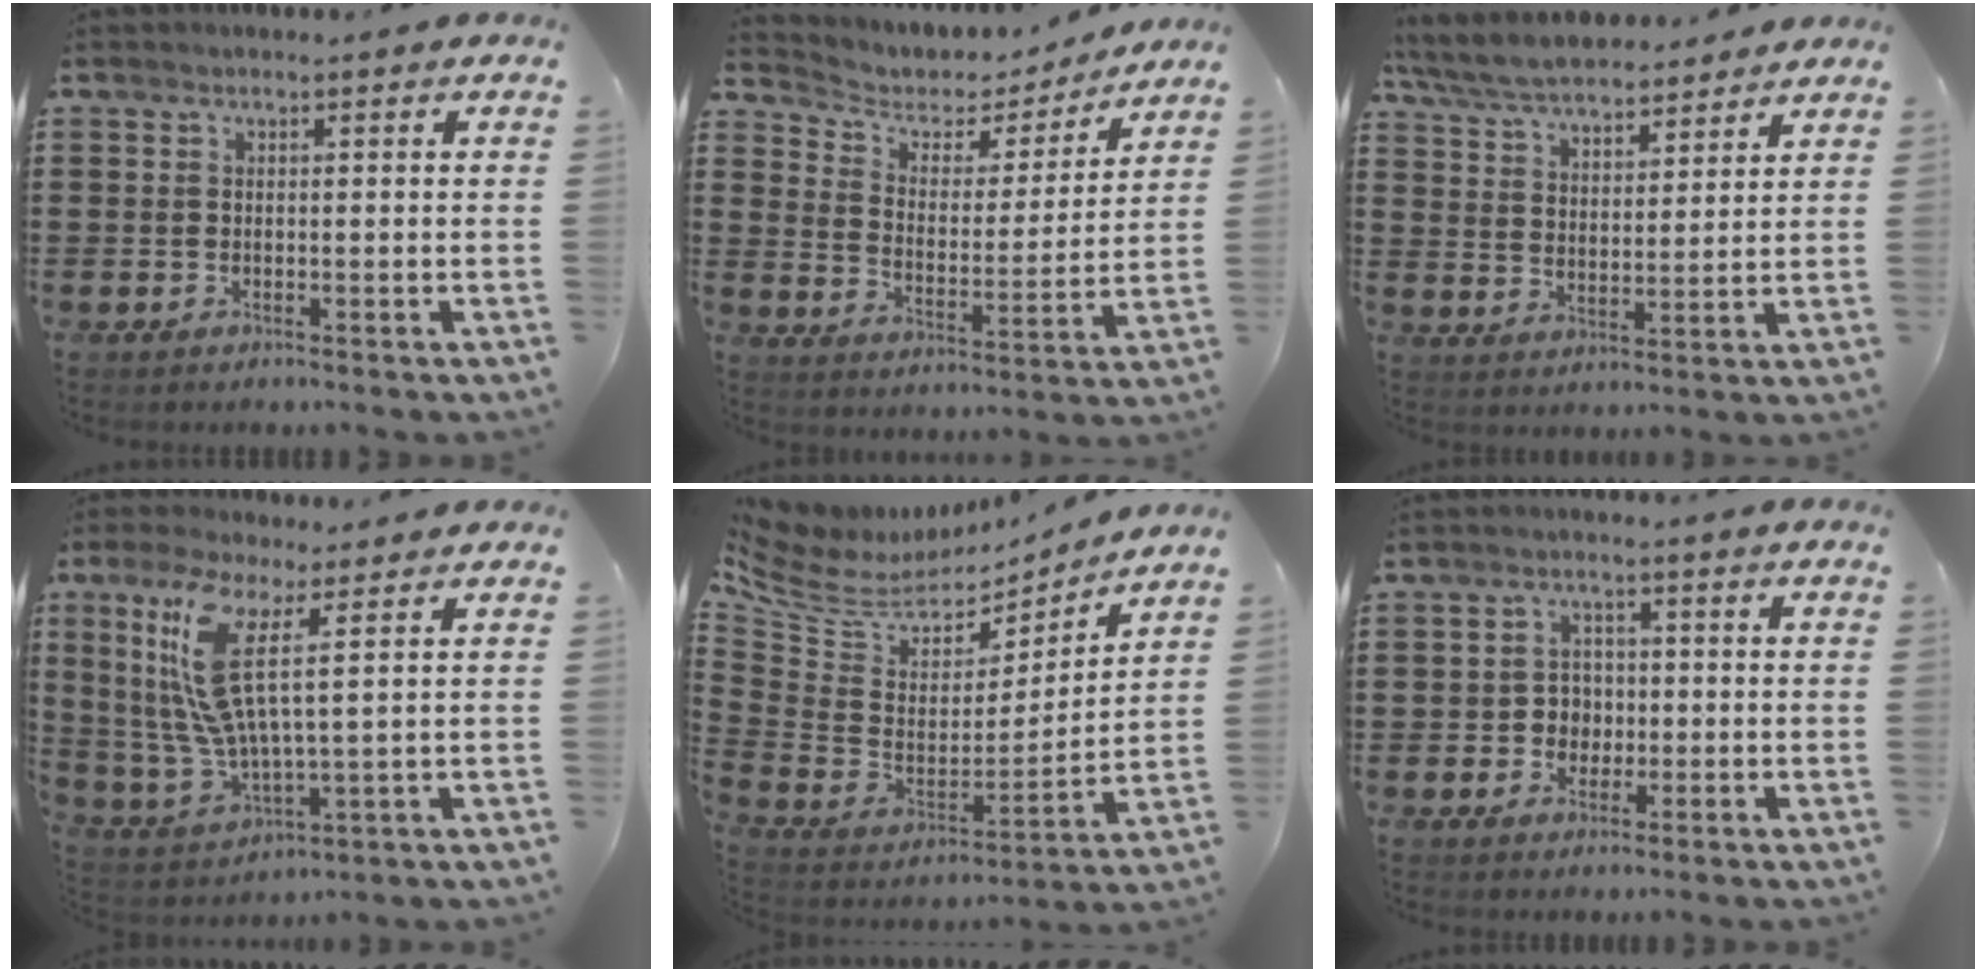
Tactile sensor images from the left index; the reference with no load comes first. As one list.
[{"total": 4.3, "force": [3.6, 2.1, 0.7], "torque": [-0.040, -0.024, 0.057]}, {"total": 6.6, "force": [6.3, 1.0, 1.8], "torque": [-0.061, -0.026, 0.113]}, {"total": 11.4, "force": [5.2, 2.7, 9.8], "torque": [-0.229, -0.017, 0.088]}, {"total": 8.1, "force": [5.5, 4.5, 3.7], "torque": [-0.111, -0.037, 0.099]}, {"total": 3.3, "force": [-0.7, 3.0, 1.1], "torque": [-0.032, 0.006, -0.018]}]